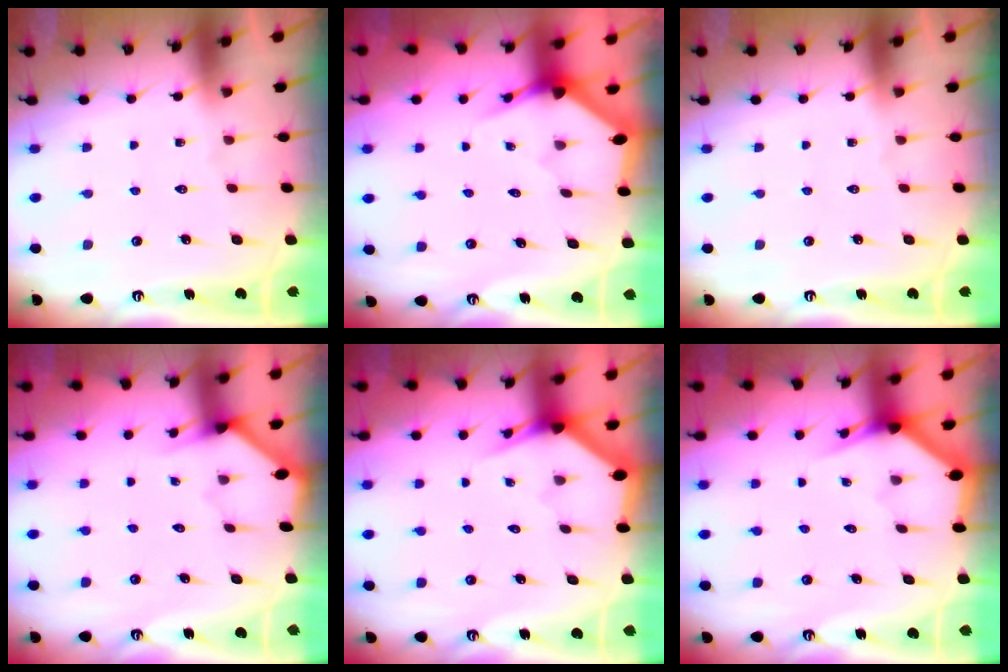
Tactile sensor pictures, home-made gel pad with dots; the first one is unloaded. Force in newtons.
{"total": 3.4, "press": 3.4, "slide": 0.1}
{"total": 0.0}
{"total": 2.4, "press": 2.3, "slide": 0.3}
{"total": 2.6, "press": 2.6, "slide": 0.0}
{"total": 2.9, "press": 2.9, "slide": 0.1}